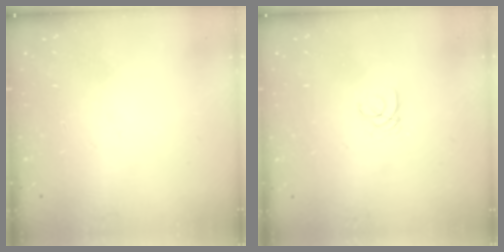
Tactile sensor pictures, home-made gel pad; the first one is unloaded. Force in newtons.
{"total": 1.4, "press": 1.4, "slide": 0.1}